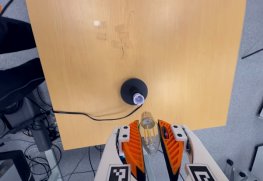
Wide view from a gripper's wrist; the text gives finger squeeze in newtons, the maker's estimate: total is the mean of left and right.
{"total": 13.0, "left": 14.5, "right": 11.6}